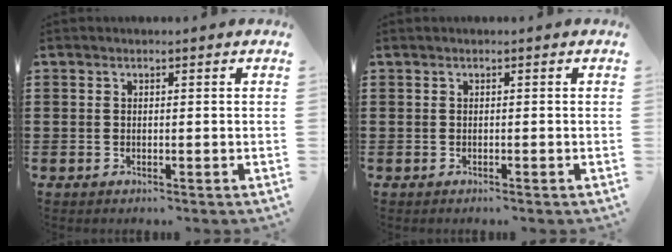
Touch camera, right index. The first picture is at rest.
{"total": 0.0}